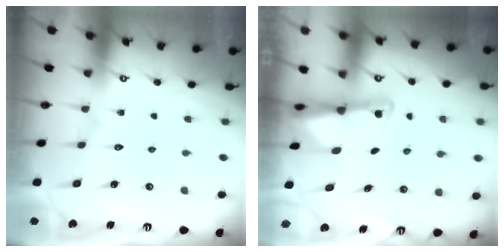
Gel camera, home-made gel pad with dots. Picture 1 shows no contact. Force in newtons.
{"total": 2.3, "press": 2.2, "slide": 0.6}